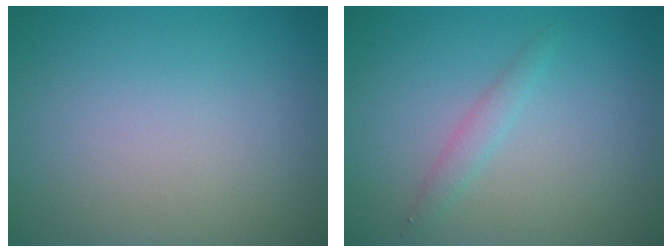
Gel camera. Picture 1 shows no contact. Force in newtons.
{"total": 1.2, "press": 1.2, "slide": 0.1}